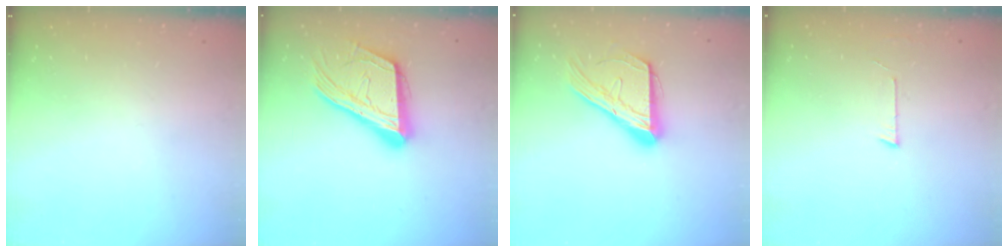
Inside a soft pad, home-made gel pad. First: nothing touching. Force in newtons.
{"total": 21.0, "press": 20.8, "slide": 2.7}
{"total": 15.8, "press": 15.7, "slide": 1.0}
{"total": 2.7, "press": 2.7, "slide": 0.2}